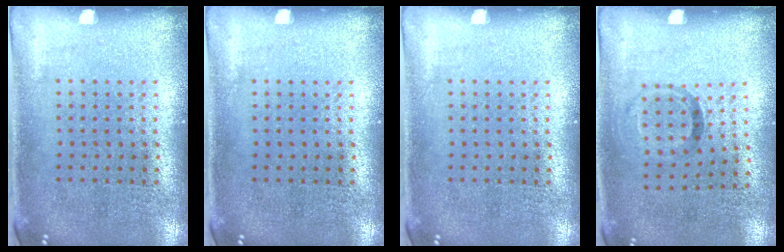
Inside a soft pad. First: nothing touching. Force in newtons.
{"total": 0.0}
{"total": 0.0}
{"total": 1.0, "press": 0.6, "slide": 0.8}